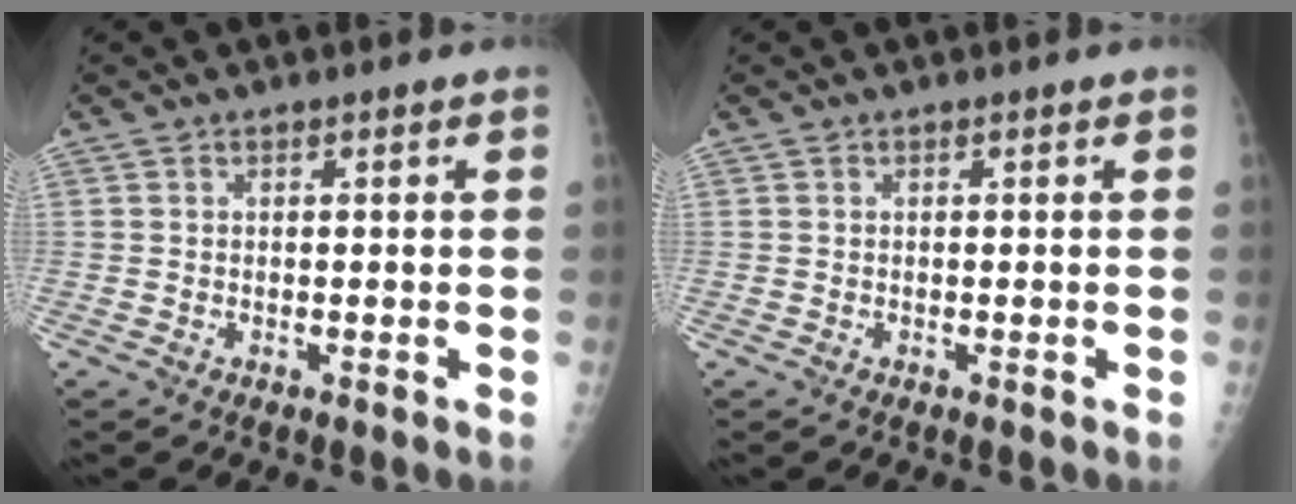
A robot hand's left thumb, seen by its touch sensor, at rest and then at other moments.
{"total": 0.0}